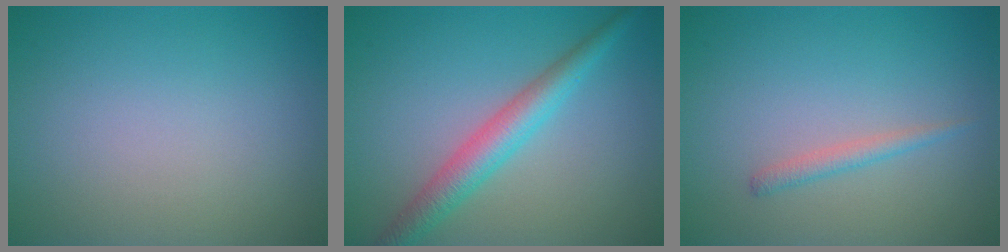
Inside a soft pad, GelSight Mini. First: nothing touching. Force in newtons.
{"total": 3.9, "press": 3.9, "slide": 0.1}
{"total": 1.2, "press": 1.2, "slide": 0.1}